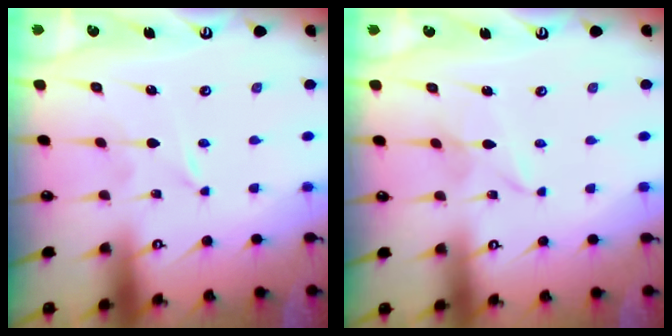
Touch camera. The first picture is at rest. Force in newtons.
{"total": 2.5, "press": 2.5, "slide": 0.2}